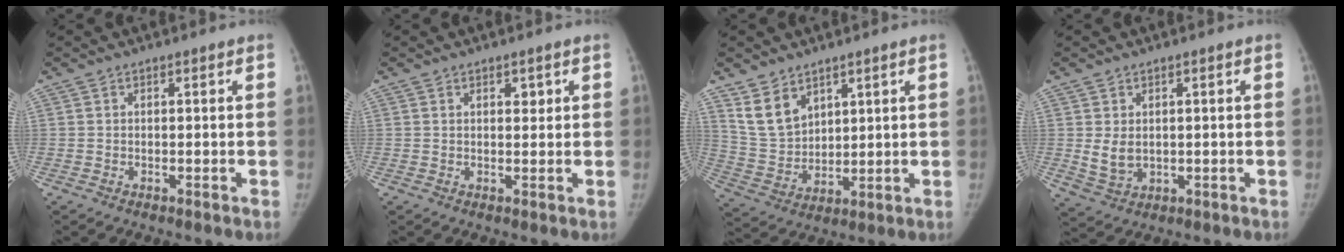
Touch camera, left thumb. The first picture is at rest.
{"total": 1.7, "force": [0.9, 1.0, 1.1], "torque": [-0.006, -0.004, 0.014]}
{"total": 8.8, "force": [5.7, 5.7, 3.7], "torque": [-0.051, -0.031, 0.128]}
{"total": 4.2, "force": [0.4, 3.3, 2.6], "torque": [-0.039, -0.012, 0.023]}